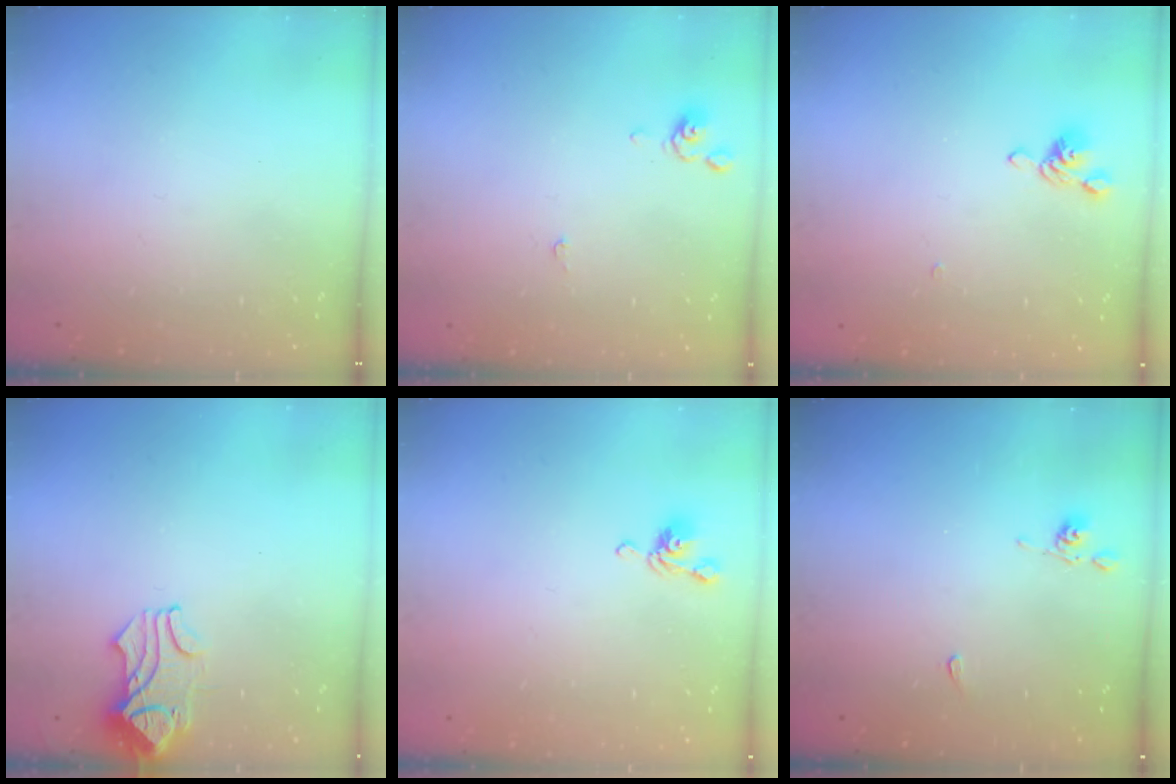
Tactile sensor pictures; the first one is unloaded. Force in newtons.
{"total": 0.0}
{"total": 5.4, "press": 5.4, "slide": 0.5}
{"total": 2.0, "press": 1.9, "slide": 0.7}
{"total": 5.4, "press": 5.4, "slide": 0.5}
{"total": 2.2, "press": 2.2, "slide": 0.5}